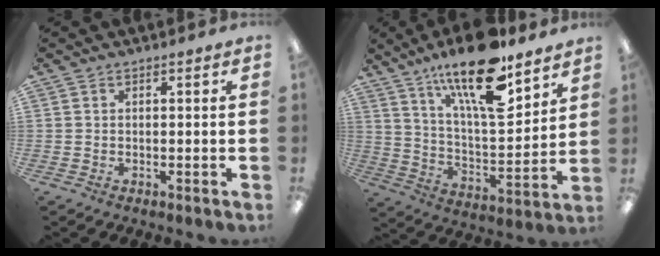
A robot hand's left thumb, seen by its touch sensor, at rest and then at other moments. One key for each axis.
{"total": 20.1, "fx": 13.9, "fy": 6.3, "fz": 13.1, "tx": -0.227, "ty": -0.082, "tz": 0.230}